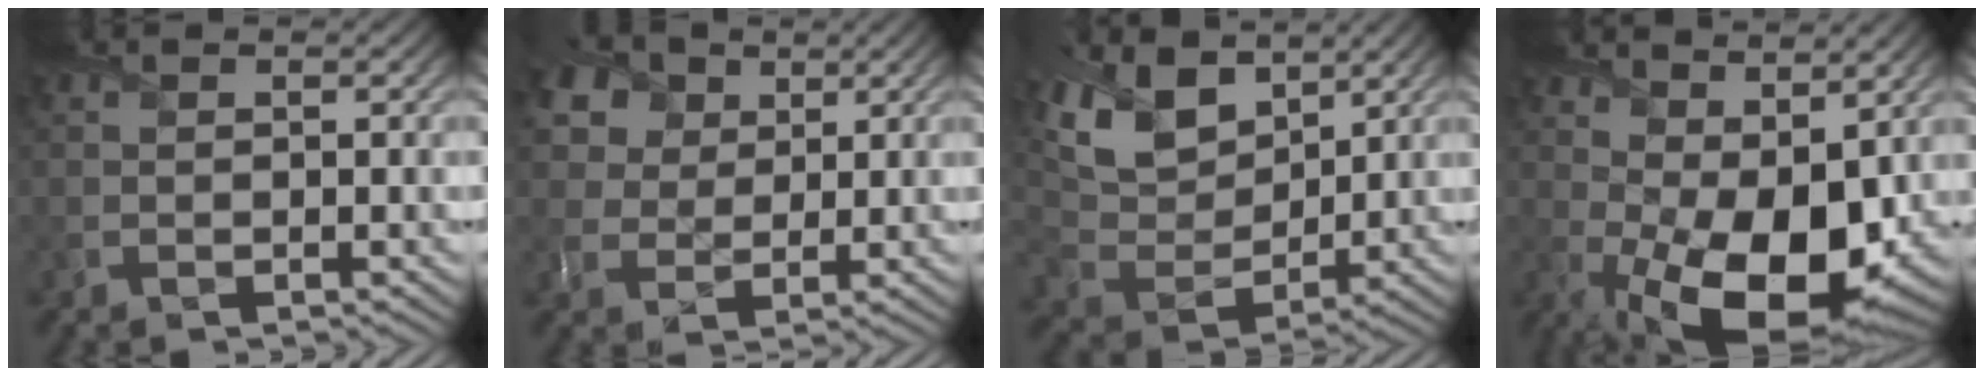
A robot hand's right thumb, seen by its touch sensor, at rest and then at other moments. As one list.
[{"total": 8.6, "force": [4.4, 6.1, 4.0], "torque": [-0.130, 0.023, 0.062]}, {"total": 11.1, "force": [6.1, 6.7, 6.5], "torque": [-0.178, 0.010, 0.113]}, {"total": 15.0, "force": [1.2, 8.0, 12.7], "torque": [-0.215, -0.032, 0.057]}]